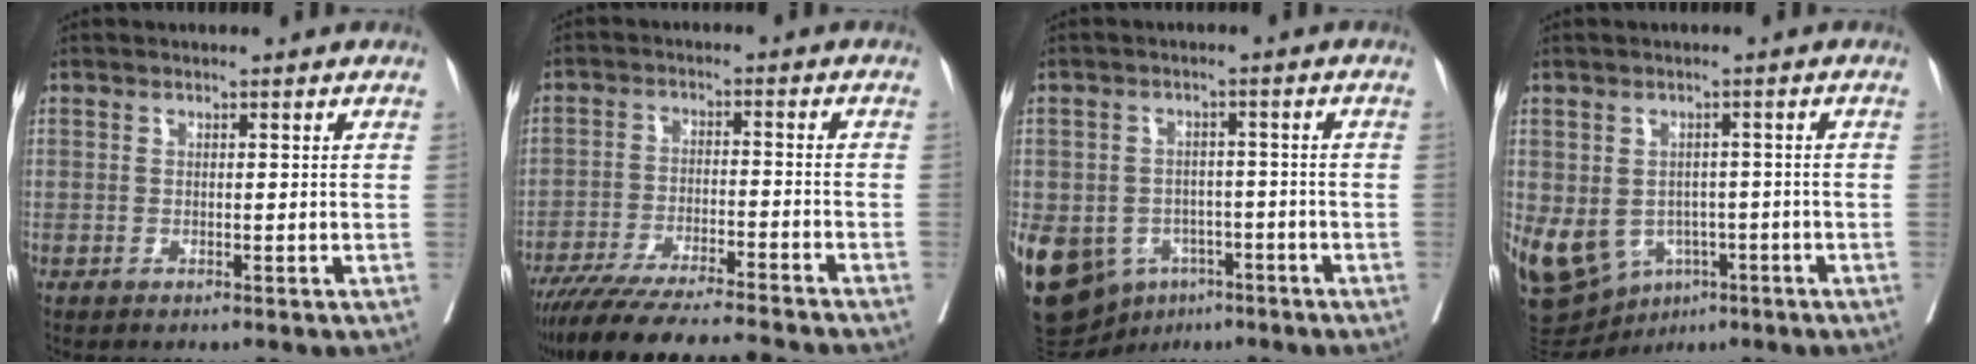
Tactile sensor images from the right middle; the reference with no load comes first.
{"total": 16.6, "force": [-15.0, -0.1, 7.3], "torque": [-0.108, -0.033, -0.232]}
{"total": 22.1, "force": [-9.7, 17.1, 10.2], "torque": [-0.301, -0.007, -0.134]}
{"total": 11.2, "force": [-4.4, 8.6, 5.6], "torque": [-0.118, 0.011, -0.054]}